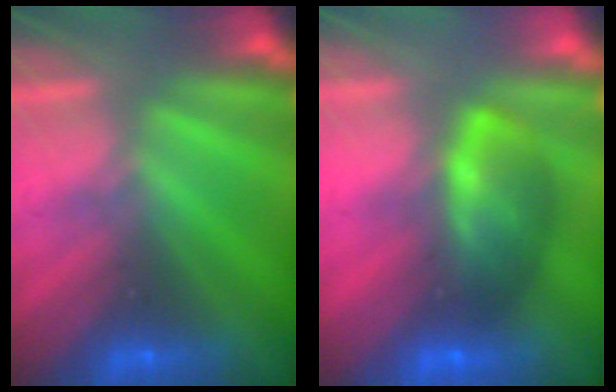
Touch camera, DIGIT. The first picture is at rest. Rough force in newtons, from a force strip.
{"total": 7.0}